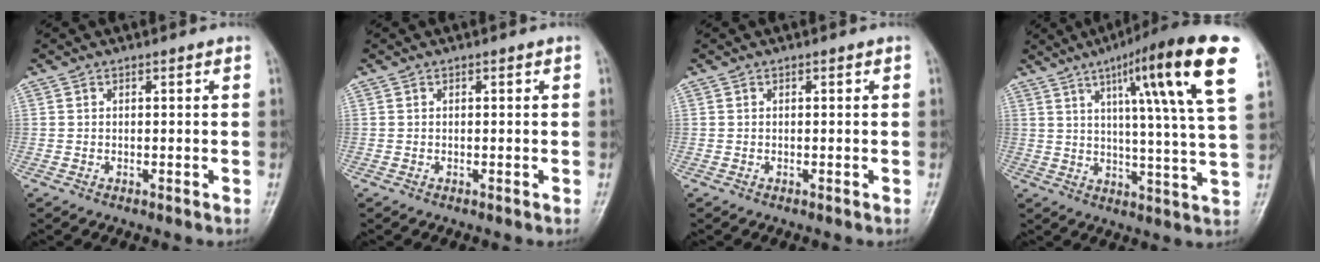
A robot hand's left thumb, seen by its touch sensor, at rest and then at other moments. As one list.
[{"total": 0.0}, {"total": 0.0}, {"total": 20.4, "force": [9.3, 2.0, 18.0], "torque": [-0.249, -0.021, 0.129]}]